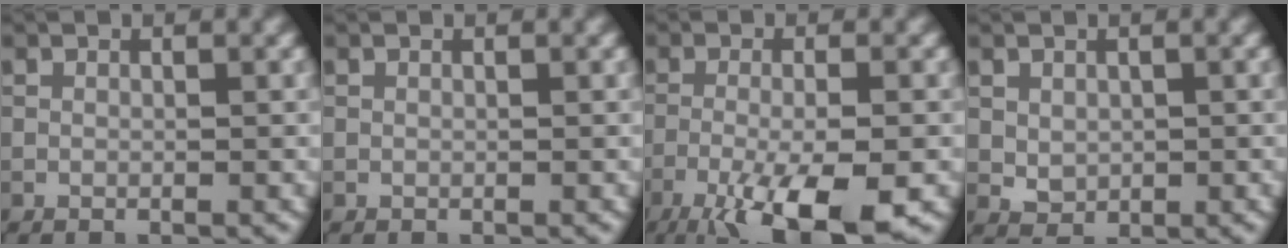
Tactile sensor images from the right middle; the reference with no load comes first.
{"total": 0.0}
{"total": 10.2, "force": [-5.5, 2.7, 8.1], "torque": [-0.147, -0.019, -0.094]}
{"total": 1.6, "force": [0.3, 1.3, 0.9], "torque": [-0.016, -0.004, 0.010]}